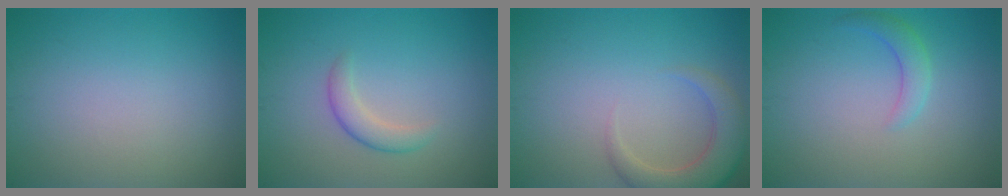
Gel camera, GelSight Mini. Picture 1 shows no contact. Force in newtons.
{"total": 2.1, "press": 2.1, "slide": 0.1}
{"total": 4.7, "press": 4.6, "slide": 0.8}
{"total": 2.0, "press": 2.0, "slide": 0.1}